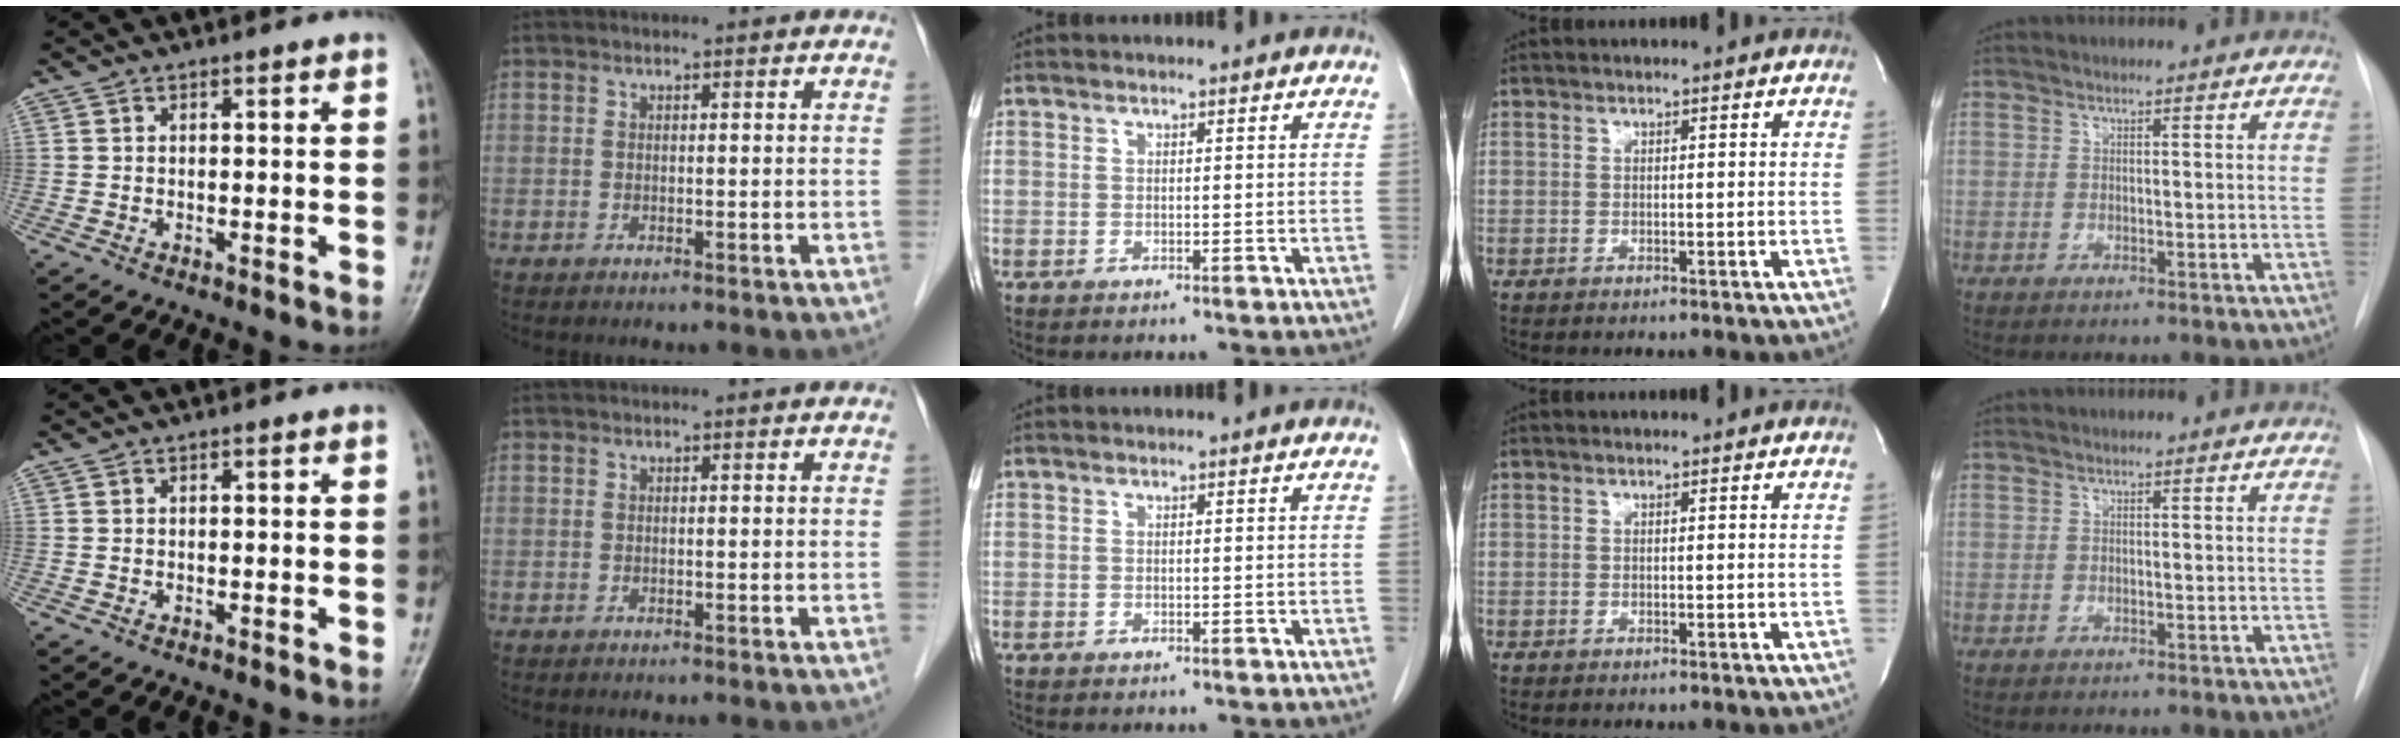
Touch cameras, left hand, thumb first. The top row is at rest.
{}